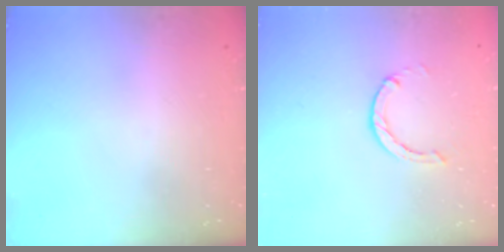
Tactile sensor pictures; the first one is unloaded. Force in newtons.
{"total": 0.0}